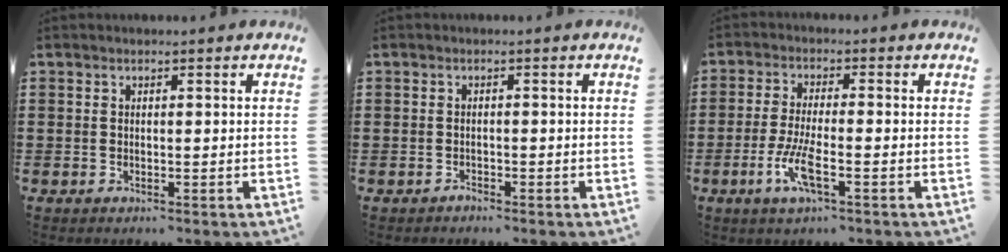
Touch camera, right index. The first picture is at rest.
{"total": 1.0, "force": [-0.9, 0.4, 0.0], "torque": [-0.003, 0.003, -0.021]}
{"total": 6.2, "force": [-2.7, 1.4, 5.4], "torque": [-0.120, -0.012, -0.054]}